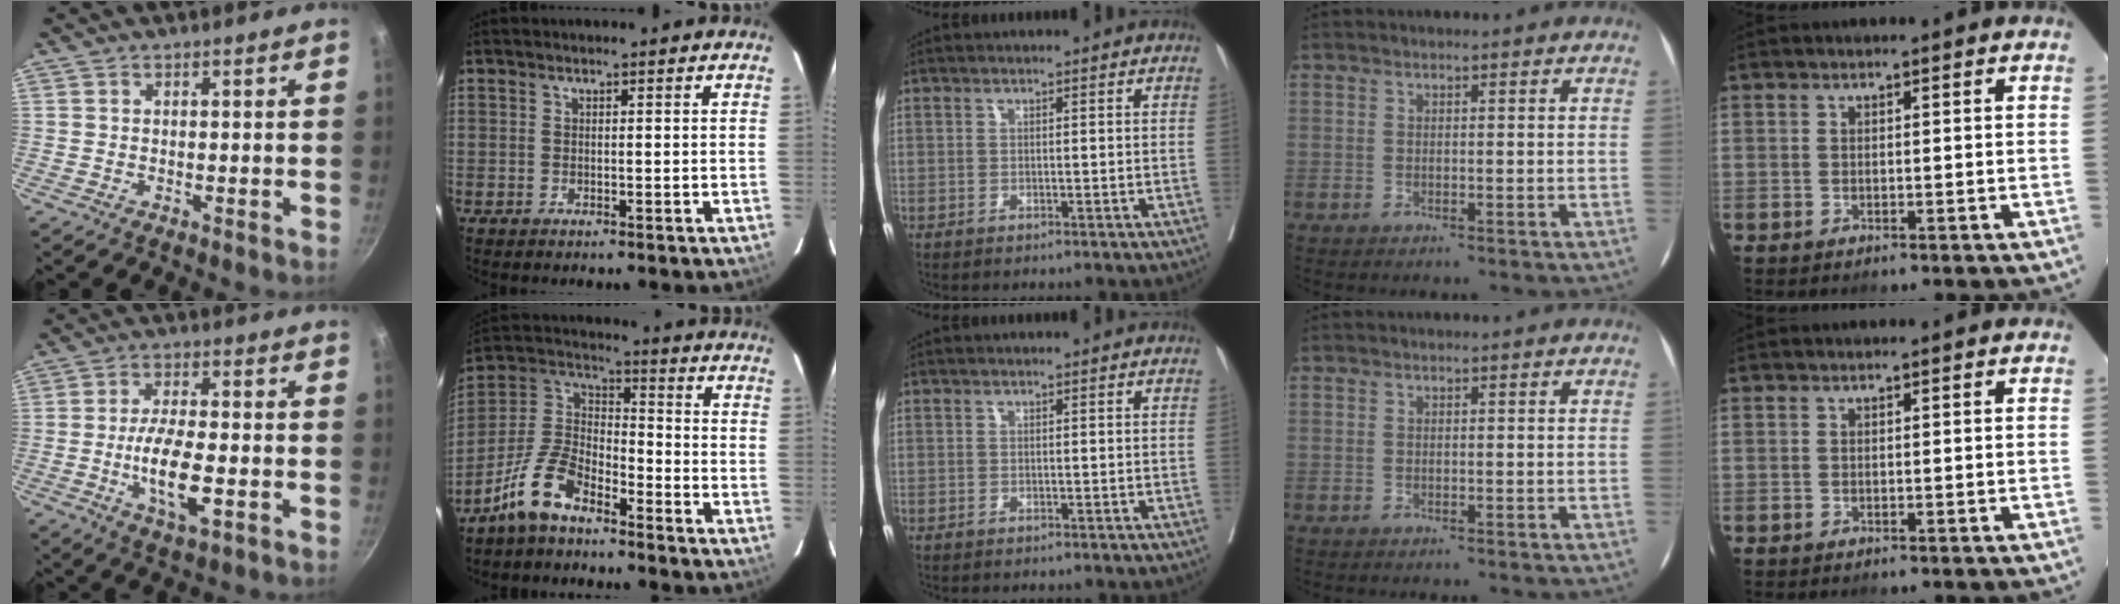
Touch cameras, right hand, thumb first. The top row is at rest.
{"thumb": {"total": 10.4, "force": [-2.5, 3.9, 9.4], "torque": [-0.170, 0.004, -0.044]}, "index": {"total": 10.0, "force": [-7.4, 3.9, 5.5], "torque": [-0.129, 0.018, -0.150]}}